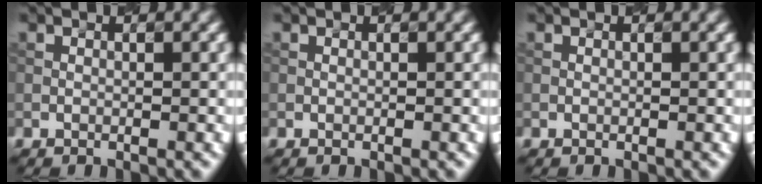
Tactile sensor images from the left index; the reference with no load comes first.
{"total": 0.0}
{"total": 0.0}